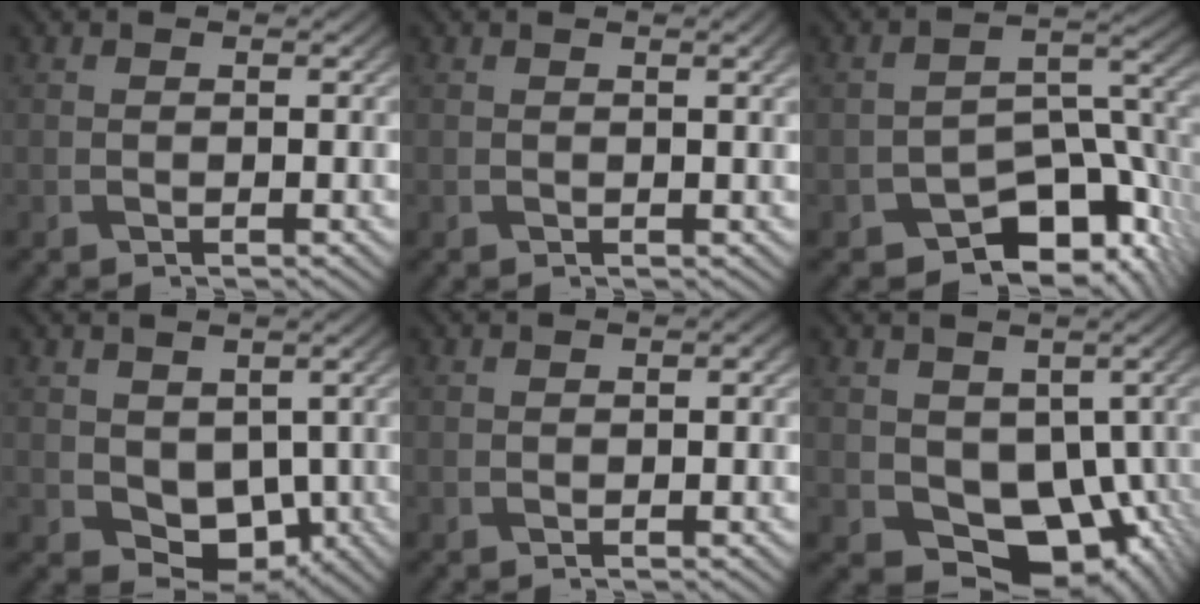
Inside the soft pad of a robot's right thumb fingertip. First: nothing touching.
{"total": 1.8, "force": [0.7, 0.3, 1.7], "torque": [-0.021, 0.004, 0.010]}
{"total": 10.7, "force": [-6.6, 6.0, 6.0], "torque": [-0.075, -0.024, -0.101]}
{"total": 5.9, "force": [0.1, 4.5, 3.8], "torque": [-0.081, -0.022, 0.011]}
{"total": 0.5, "force": [0.1, 0.2, 0.5], "torque": [-0.007, 0.001, 0.003]}
{"total": 10.6, "force": [-0.9, 8.0, 7.0], "torque": [-0.113, -0.042, 0.000]}